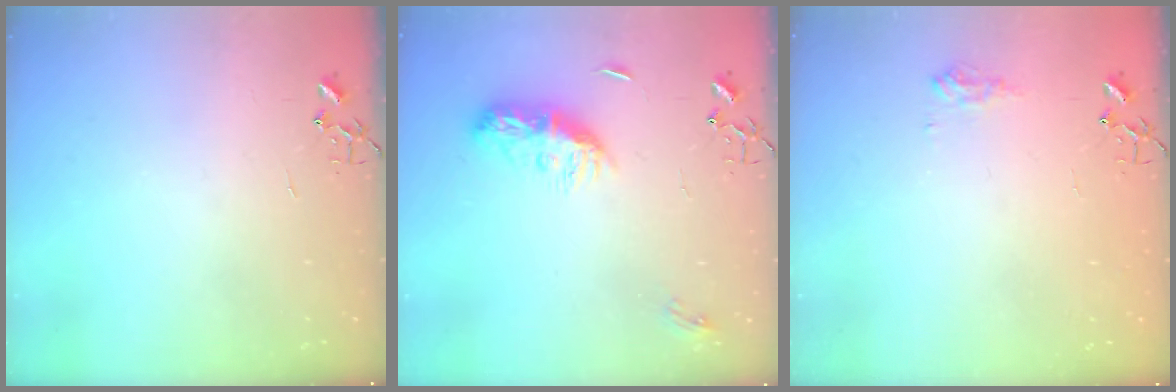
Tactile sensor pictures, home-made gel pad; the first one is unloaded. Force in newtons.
{"total": 10.4, "press": 10.4, "slide": 0.0}
{"total": 7.5, "press": 7.5, "slide": 0.3}